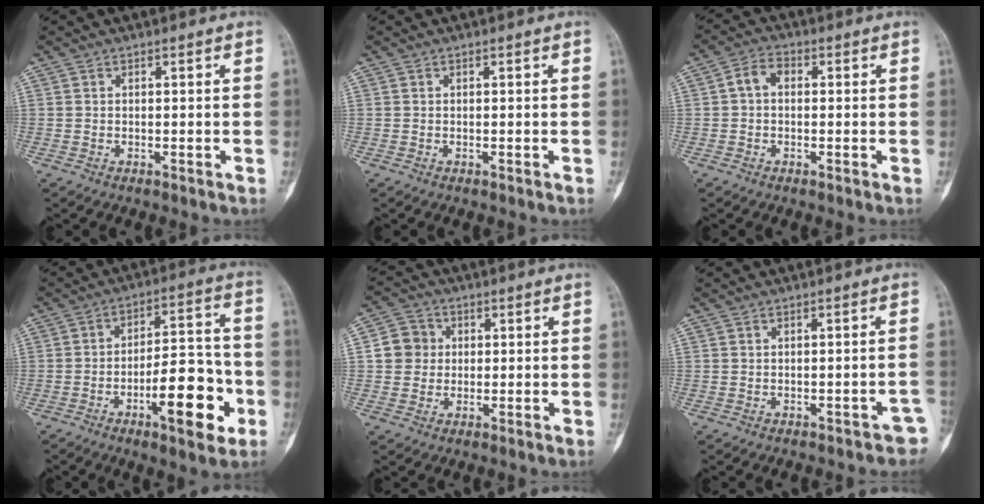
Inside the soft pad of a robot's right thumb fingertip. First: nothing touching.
{"total": 0.0}
{"total": 3.8, "force": [0.1, 2.7, 2.8], "torque": [-0.043, 0.014, -0.007]}
{"total": 15.2, "force": [-5.7, 5.5, 13.0], "torque": [-0.167, 0.036, -0.084]}
{"total": 5.8, "force": [0.7, 5.4, 1.9], "torque": [-0.009, 0.007, 0.004]}
{"total": 2.9, "force": [-1.9, 1.5, 1.5], "torque": [-0.004, 0.022, -0.021]}